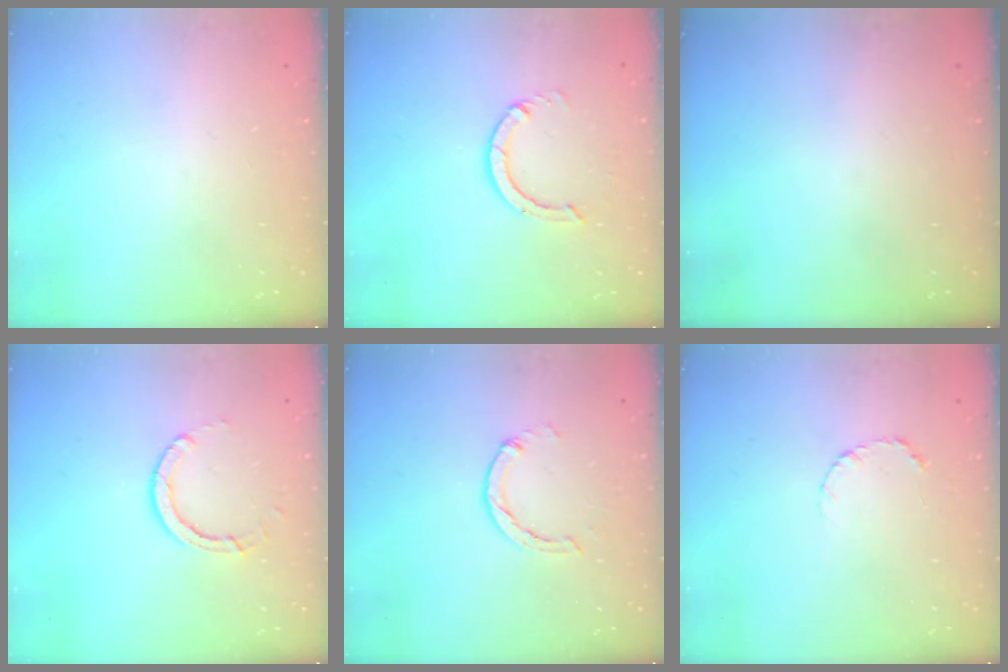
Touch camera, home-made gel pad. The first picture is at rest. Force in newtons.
{"total": 3.6, "press": 3.6, "slide": 0.3}
{"total": 0.0}
{"total": 5.6, "press": 5.6, "slide": 0.2}
{"total": 2.9, "press": 2.9, "slide": 0.4}
{"total": 3.9, "press": 3.8, "slide": 0.5}